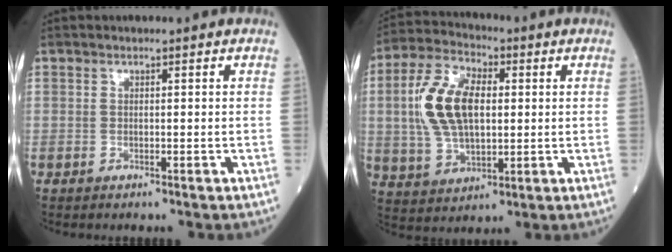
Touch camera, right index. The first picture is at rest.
{"total": 12.7, "force": [1.5, 6.5, 10.9], "torque": [-0.238, 0.019, 0.033]}